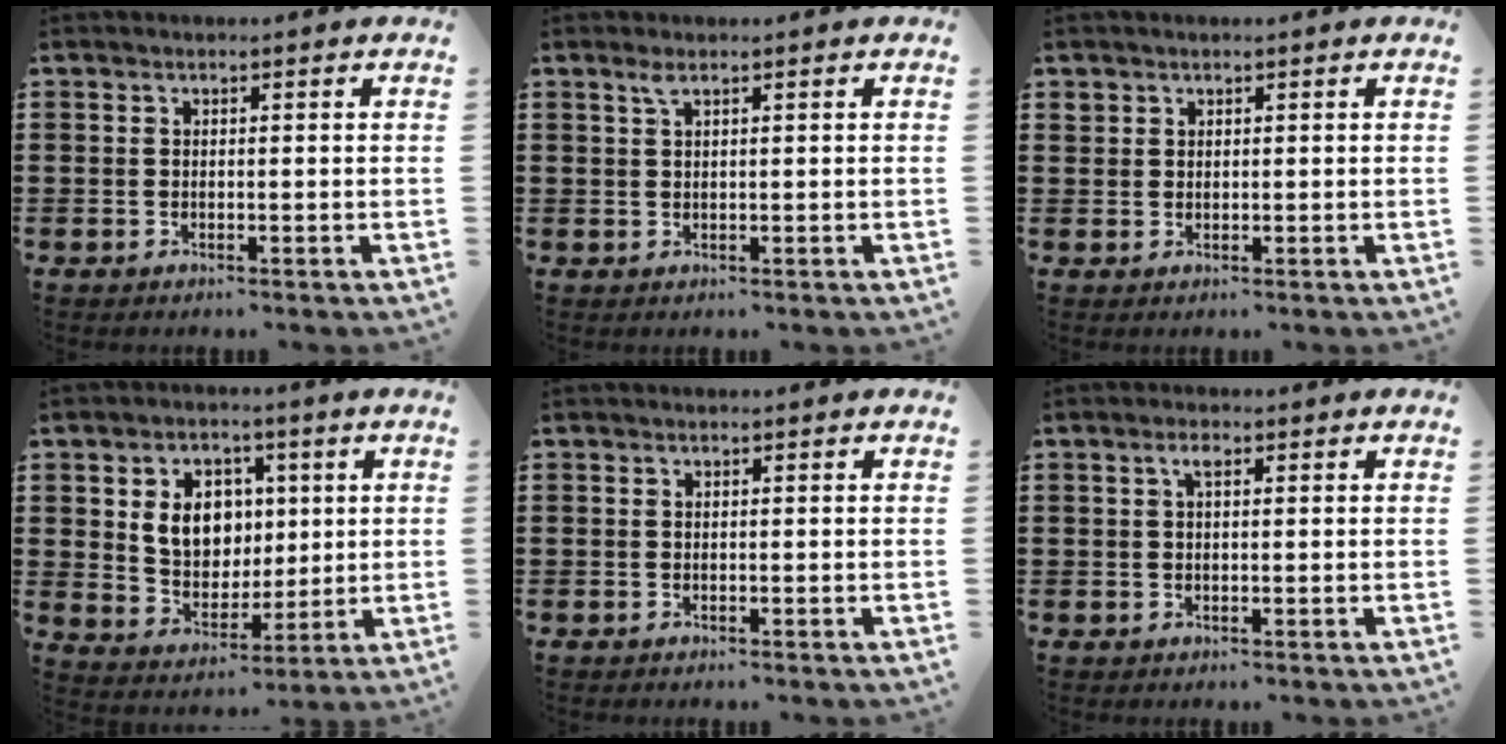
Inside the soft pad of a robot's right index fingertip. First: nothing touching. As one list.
[{"total": 1.3, "force": [0.8, 0.3, 1.0], "torque": [-0.023, 0.002, 0.013]}, {"total": 1.3, "force": [1.0, 0.8, -0.1], "torque": [0.000, 0.000, 0.021]}, {"total": 8.1, "force": [1.7, 6.6, 4.3], "torque": [-0.086, 0.011, 0.027]}, {"total": 0.0}, {"total": 1.8, "force": [0.7, 0.6, 1.6], "torque": [-0.035, 0.005, 0.011]}]